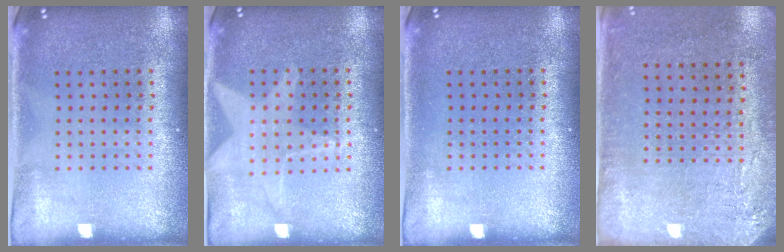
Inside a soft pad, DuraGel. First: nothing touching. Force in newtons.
{"total": 0.6, "press": 0.5, "slide": 0.2}
{"total": 0.0}
{"total": 2.8, "press": 2.3, "slide": 1.6}